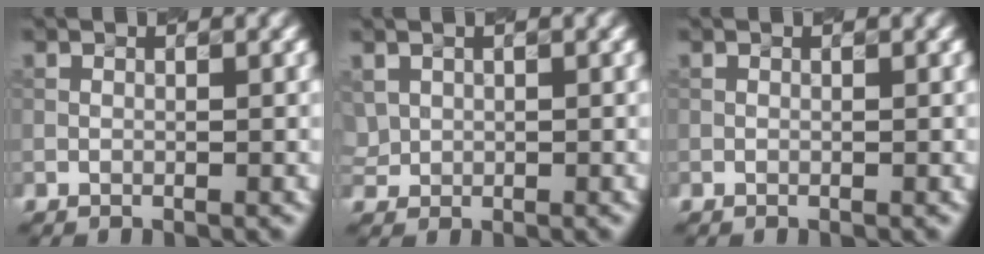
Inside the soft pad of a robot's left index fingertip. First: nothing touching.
{"total": 1.2, "force": [0.6, 1.0, 0.1], "torque": [-0.006, 0.003, 0.016]}
{"total": 0.0}